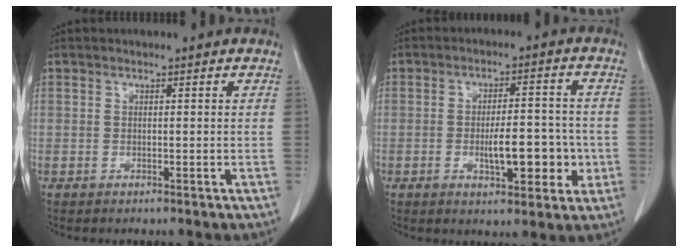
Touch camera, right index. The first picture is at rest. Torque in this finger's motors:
{"motor_torque": [0.37, -0.09, 0.28, 0.04]}